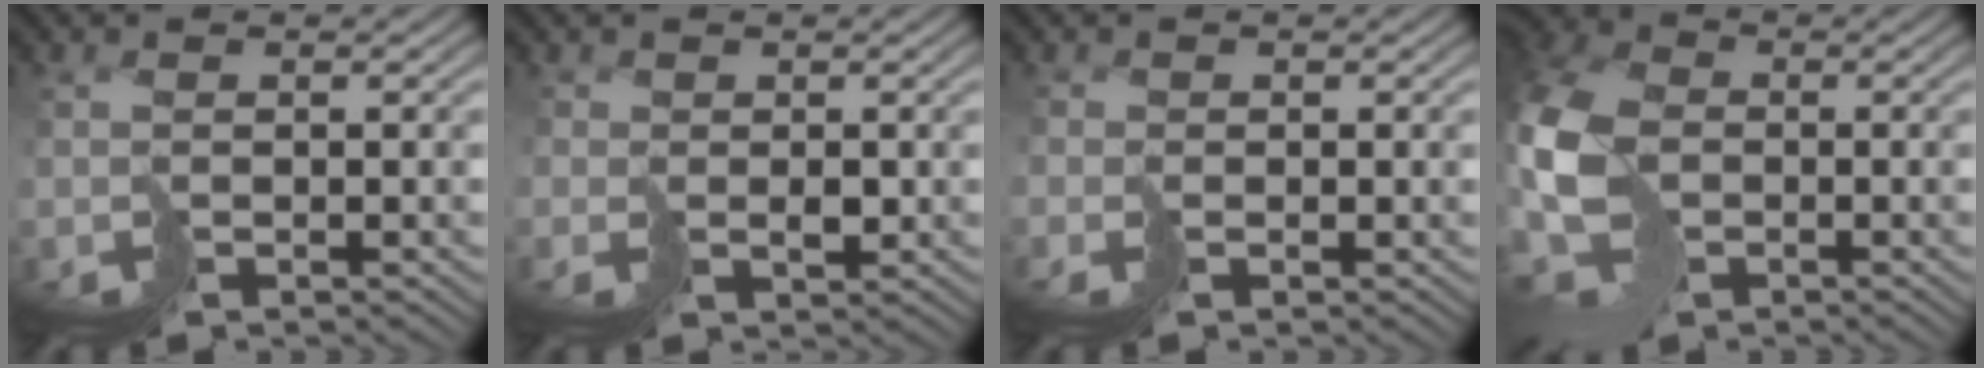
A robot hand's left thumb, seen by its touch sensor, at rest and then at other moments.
{"total": 1.1, "force": [0.9, 0.5, -0.3], "torque": [0.011, 0.000, 0.022]}
{"total": 1.0, "force": [0.1, 0.1, -1.0], "torque": [0.025, 0.000, -0.001]}
{"total": 10.7, "force": [-1.7, 7.6, 7.4], "torque": [-0.214, -0.014, -0.039]}